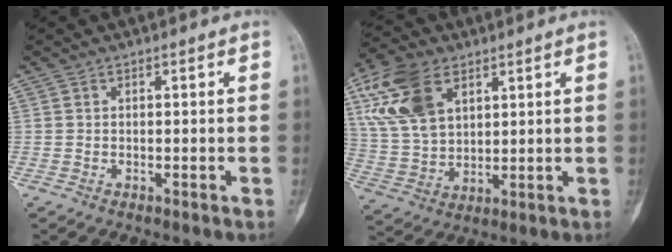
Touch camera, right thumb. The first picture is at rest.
{"total": 14.7, "force": [6.5, 9.0, 9.6], "torque": [-0.186, -0.012, 0.134]}